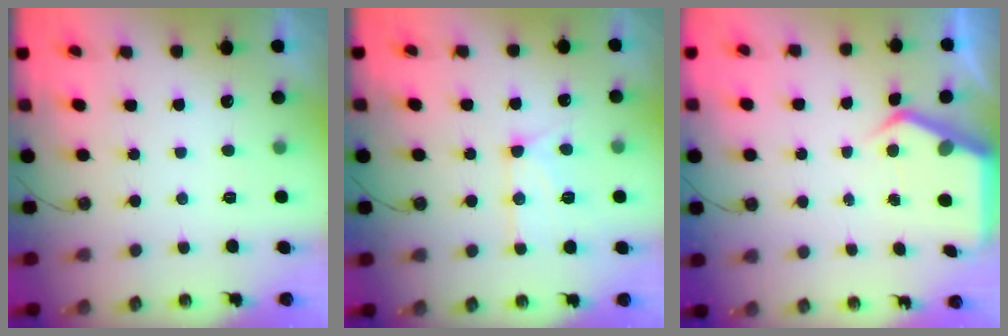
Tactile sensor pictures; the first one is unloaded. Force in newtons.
{"total": 14.3, "press": 14.2, "slide": 1.1}
{"total": 5.1, "press": 5.0, "slide": 0.3}